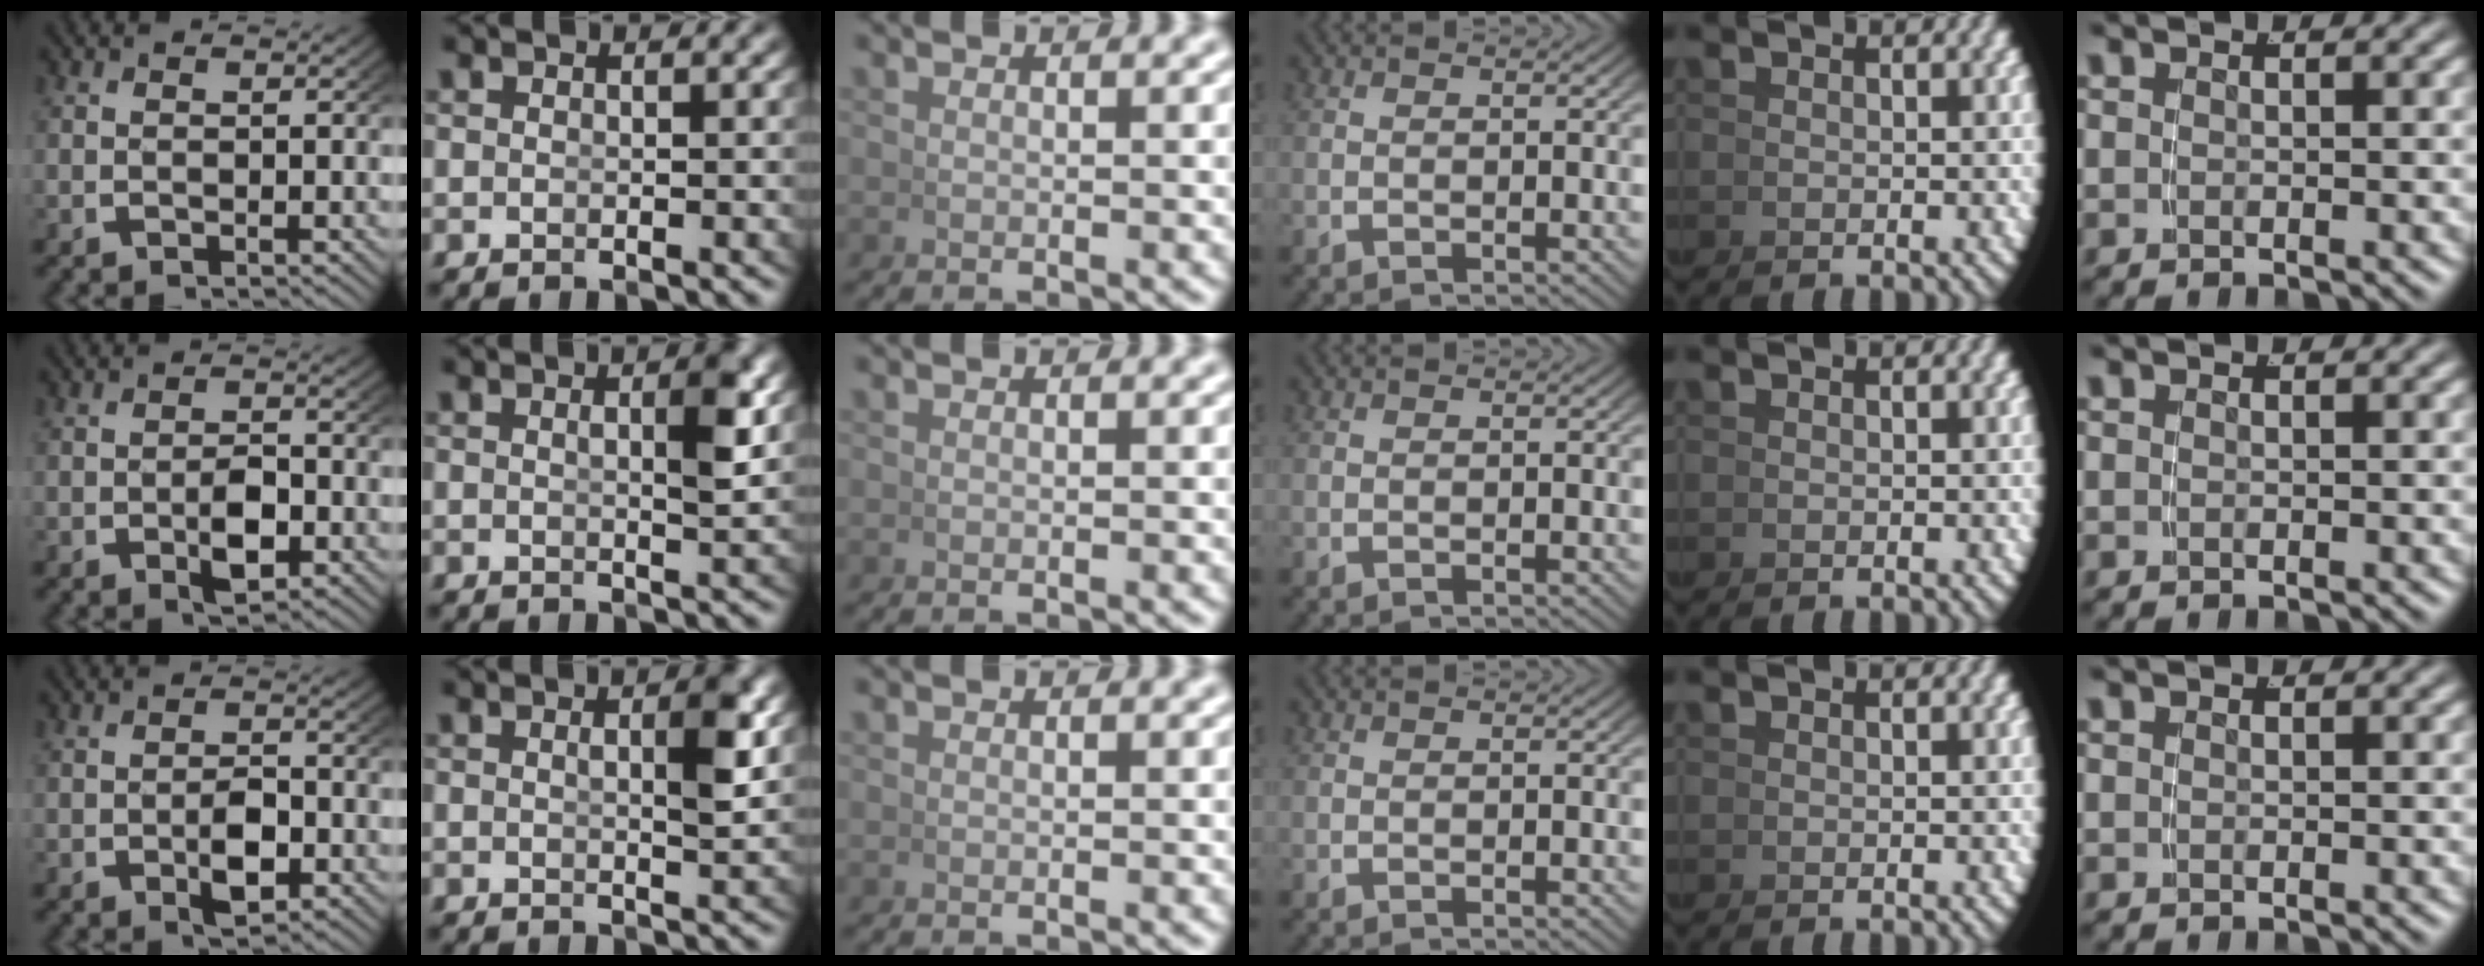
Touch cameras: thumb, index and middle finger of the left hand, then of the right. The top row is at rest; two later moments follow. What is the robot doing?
{"motion": "grasp_and_lifting", "object": "pen"}